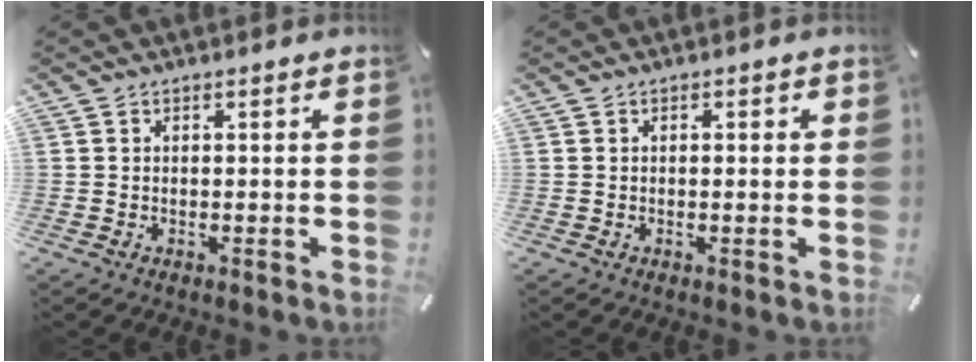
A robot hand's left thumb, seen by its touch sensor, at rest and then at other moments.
{"total": 1.0, "force": [0.0, 0.3, 0.9], "torque": [-0.016, 0.002, -0.001]}